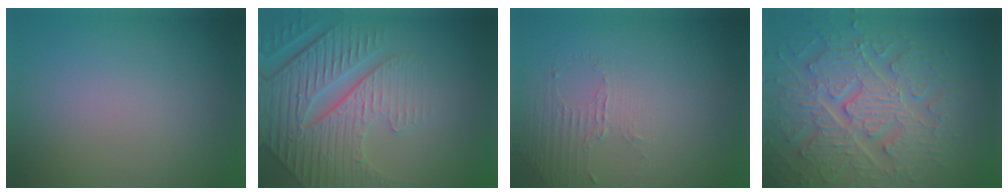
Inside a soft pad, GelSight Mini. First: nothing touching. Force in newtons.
{"total": 7.5, "press": 6.0, "slide": 4.6}
{"total": 1.4, "press": 0.6, "slide": 1.2}
{"total": 8.0, "press": 6.5, "slide": 4.7}